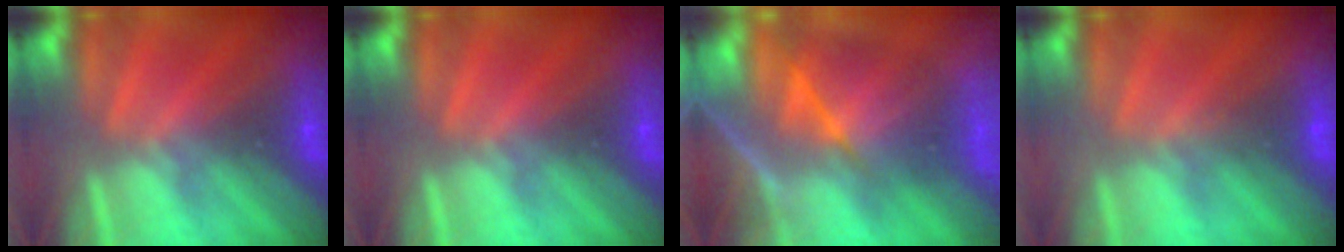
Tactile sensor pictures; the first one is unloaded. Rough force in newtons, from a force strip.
{"total": 0.0}
{"total": 6.9}
{"total": 2.9}